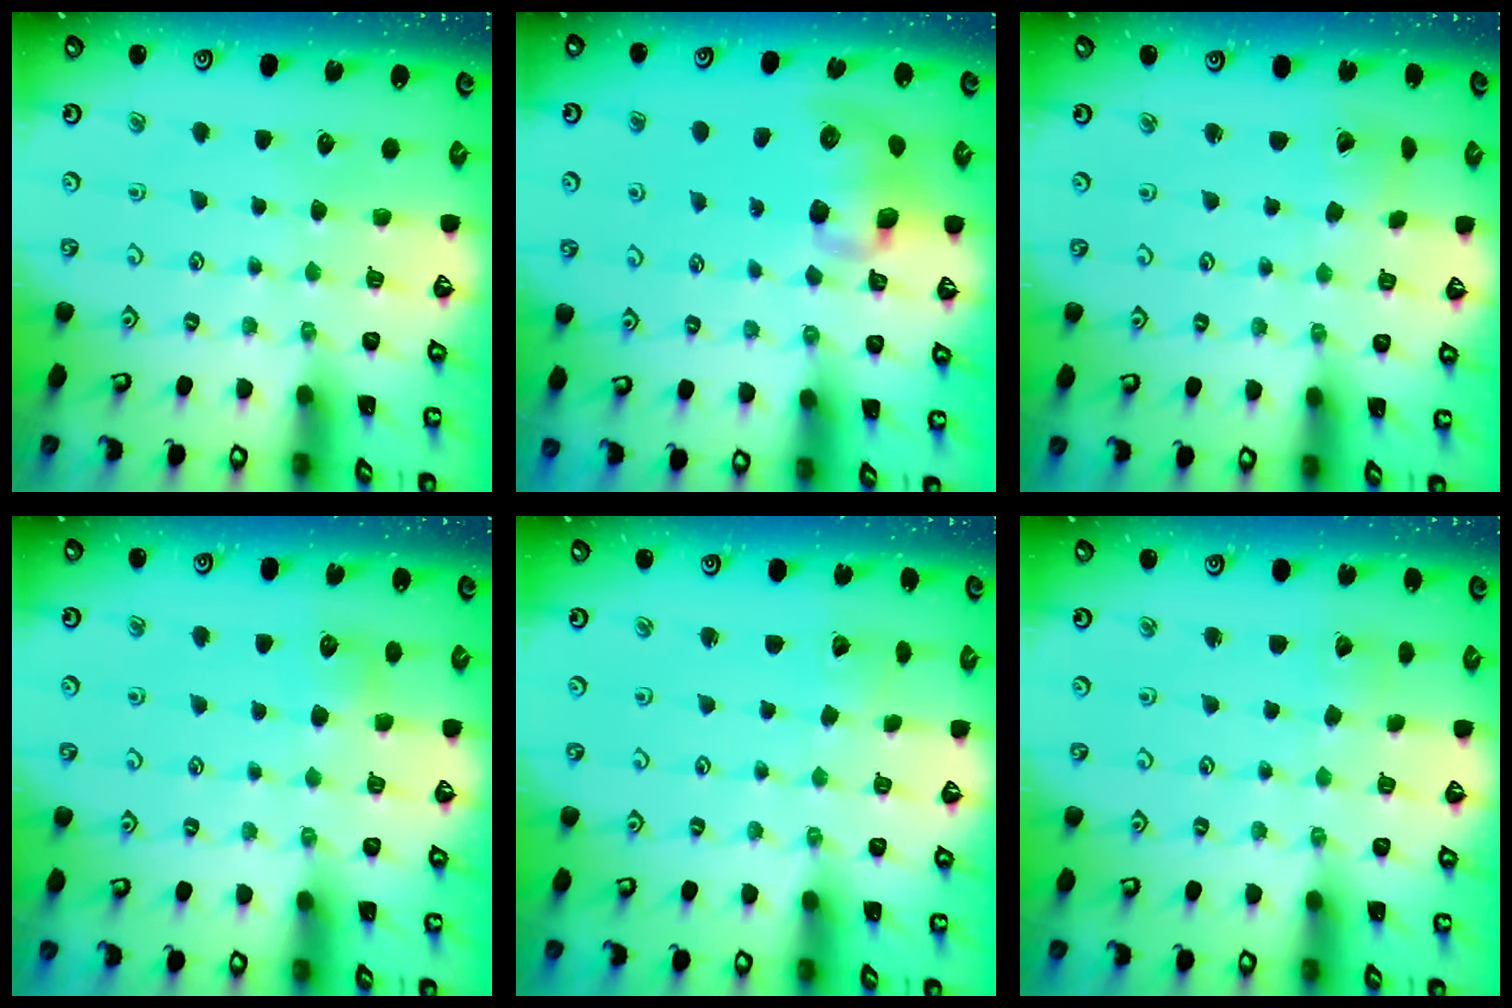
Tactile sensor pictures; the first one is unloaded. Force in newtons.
{"total": 10.6, "press": 10.5, "slide": 1.5}
{"total": 1.9, "press": 1.9, "slide": 0.2}
{"total": 6.6, "press": 6.6, "slide": 0.5}
{"total": 2.8, "press": 2.8, "slide": 0.1}
{"total": 2.0, "press": 2.0, "slide": 0.2}